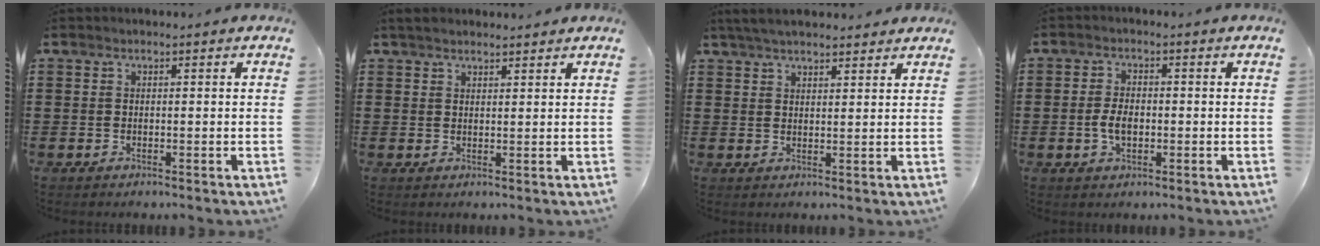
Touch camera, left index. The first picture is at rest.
{"total": 2.1, "force": [1.9, 0.5, 0.6], "torque": [-0.017, 0.004, 0.038]}
{"total": 3.7, "force": [3.4, 0.5, 1.5], "torque": [-0.037, 0.001, 0.063]}
{"total": 3.8, "force": [-0.5, 2.0, 3.2], "torque": [-0.074, 0.000, -0.014]}